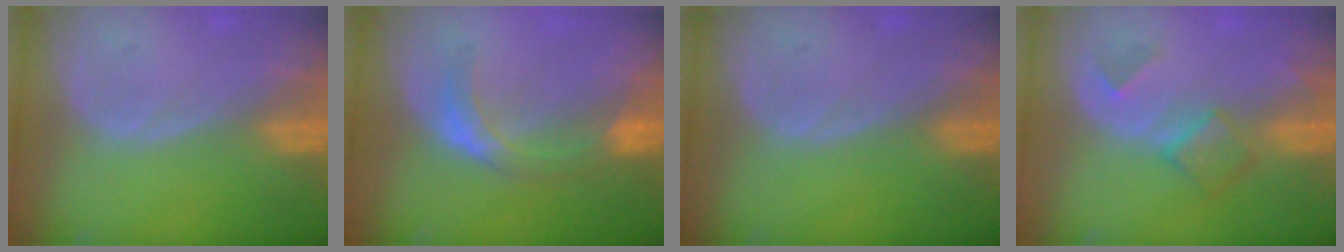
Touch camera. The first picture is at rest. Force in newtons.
{"total": 5.9, "press": 5.2, "slide": 2.8}
{"total": 0.0}
{"total": 4.9, "press": 4.3, "slide": 2.2}